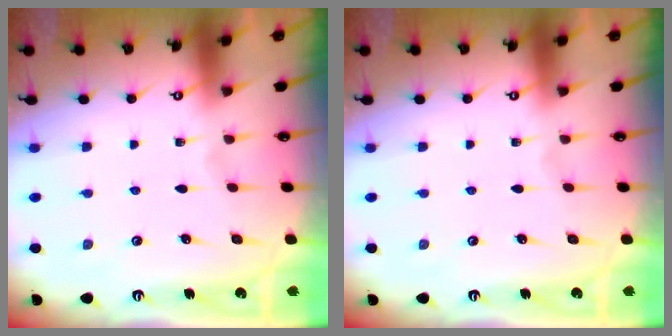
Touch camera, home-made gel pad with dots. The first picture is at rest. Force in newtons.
{"total": 0.0}